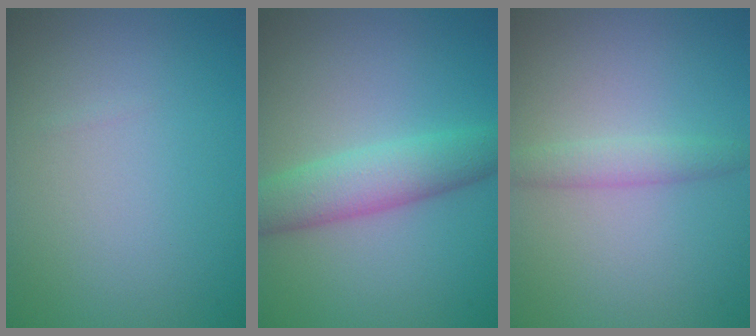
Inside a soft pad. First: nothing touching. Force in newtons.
{"total": 4.6, "press": 4.6, "slide": 0.0}
{"total": 1.8, "press": 1.8, "slide": 0.1}